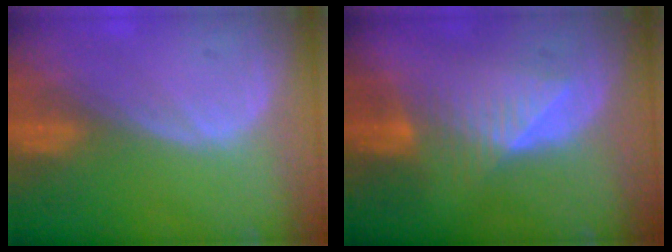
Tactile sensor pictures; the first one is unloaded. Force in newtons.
{"total": 6.6, "press": 6.6, "slide": 0.5}